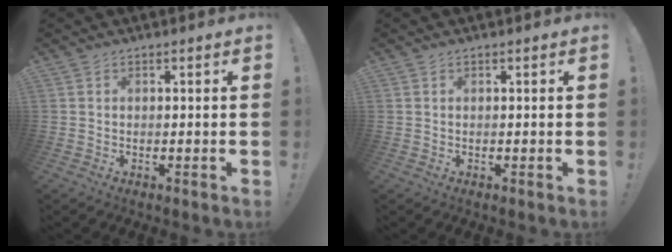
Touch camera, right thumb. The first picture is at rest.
{"total": 0.0}